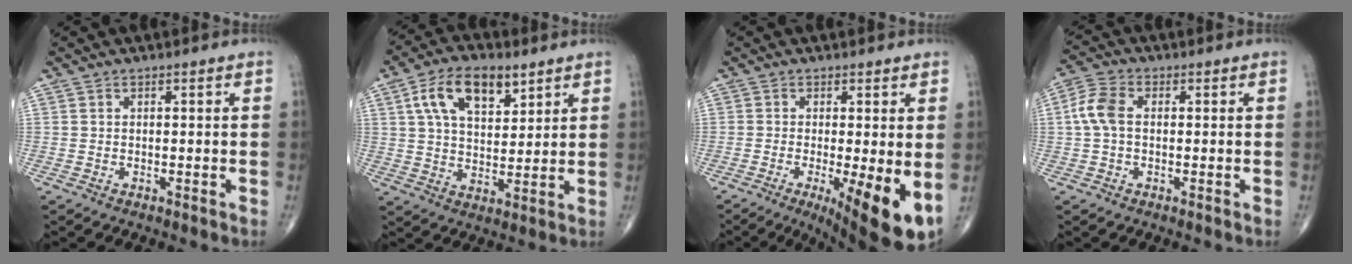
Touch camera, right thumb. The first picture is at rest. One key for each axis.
{"total": 12.4, "fx": 5.9, "fy": 6.5, "fz": 8.8, "tx": -0.137, "ty": -0.011, "tz": 0.107}
{"total": 12.1, "fx": -3.1, "fy": 3.1, "fz": 11.3, "tx": -0.158, "ty": -0.023, "tz": -0.037}
{"total": 5.9, "fx": 0.3, "fy": 3.7, "fz": 4.6, "tx": -0.106, "ty": 0.017, "tz": 0.000}